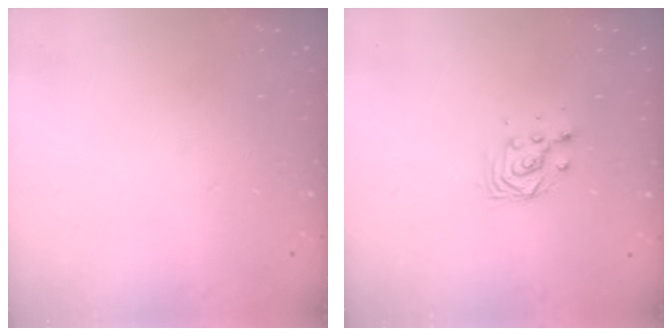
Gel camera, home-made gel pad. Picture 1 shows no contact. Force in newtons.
{"total": 3.8, "press": 3.7, "slide": 0.6}